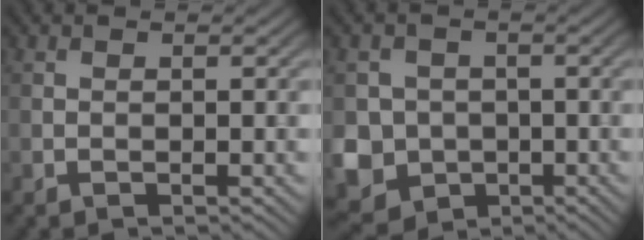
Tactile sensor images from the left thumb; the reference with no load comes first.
{"total": 7.6, "force": [-2.0, 7.0, 2.0], "torque": [-0.068, -0.024, -0.056]}